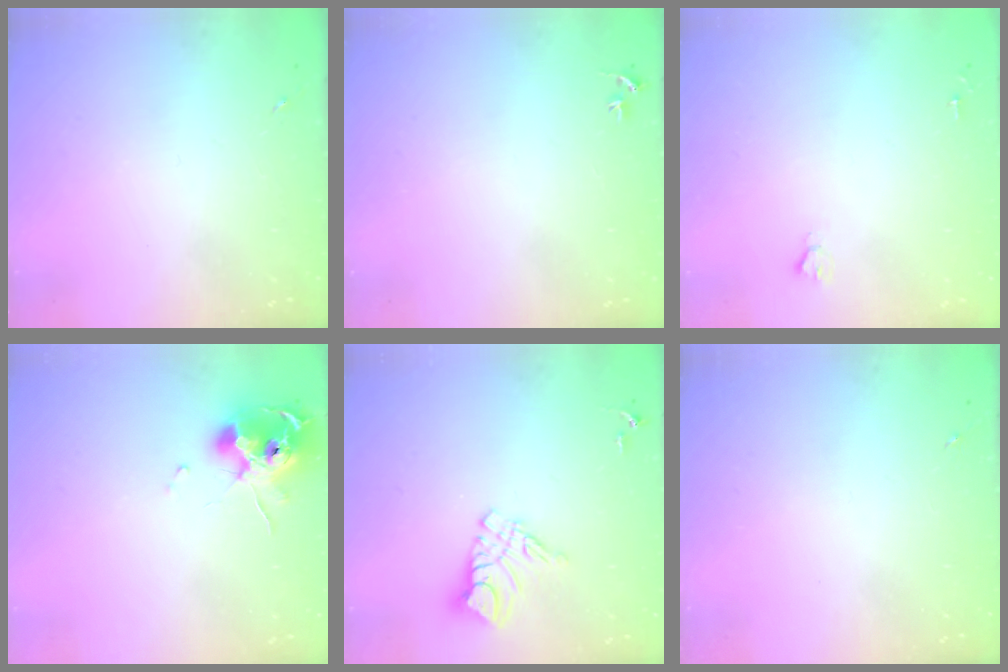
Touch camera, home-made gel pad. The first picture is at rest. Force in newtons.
{"total": 3.1, "press": 3.1, "slide": 0.4}
{"total": 1.9, "press": 1.9, "slide": 0.2}
{"total": 12.9, "press": 12.9, "slide": 1.4}
{"total": 10.3, "press": 10.3, "slide": 0.9}
{"total": 0.0}